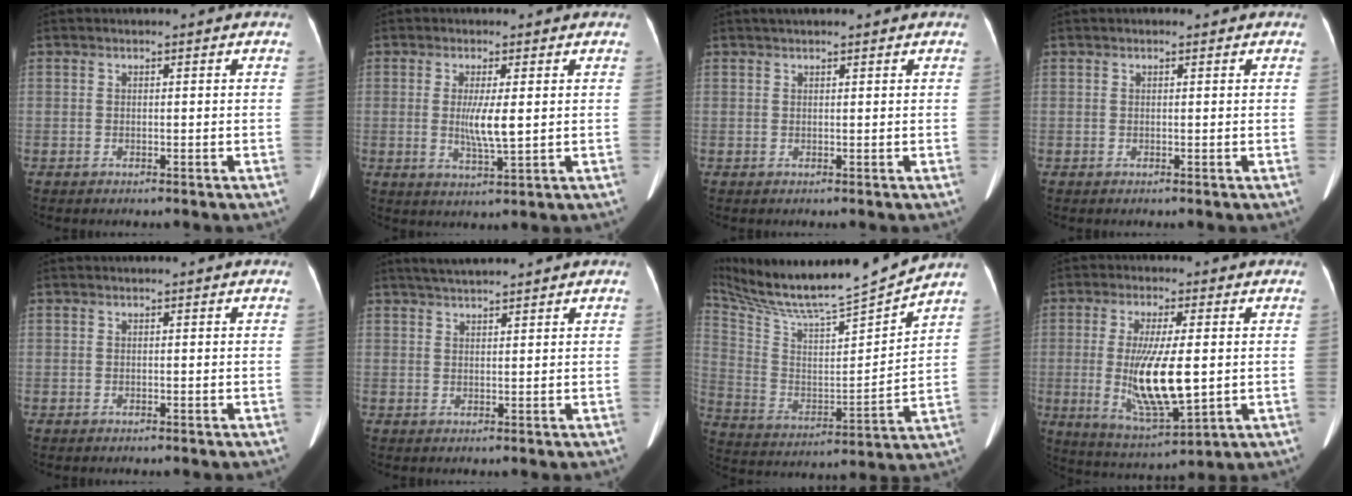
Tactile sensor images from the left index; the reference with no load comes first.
{"total": 4.7, "force": [-0.6, 0.3, 4.7], "torque": [-0.091, -0.011, -0.006]}
{"total": 1.8, "force": [1.1, 0.5, 1.3], "torque": [-0.015, 0.025, 0.018]}
{"total": 0.7, "force": [-0.7, 0.2, 0.0], "torque": [-0.005, 0.001, -0.012]}
{"total": 0.0}
{"total": 3.8, "force": [3.2, -0.1, 1.9], "torque": [-0.032, 0.026, 0.060]}
{"total": 17.6, "force": [16.3, -0.8, 6.4], "torque": [-0.135, -0.038, 0.280]}
{"total": 12.1, "force": [-1.5, 2.6, 11.7], "torque": [-0.228, -0.020, -0.015]}